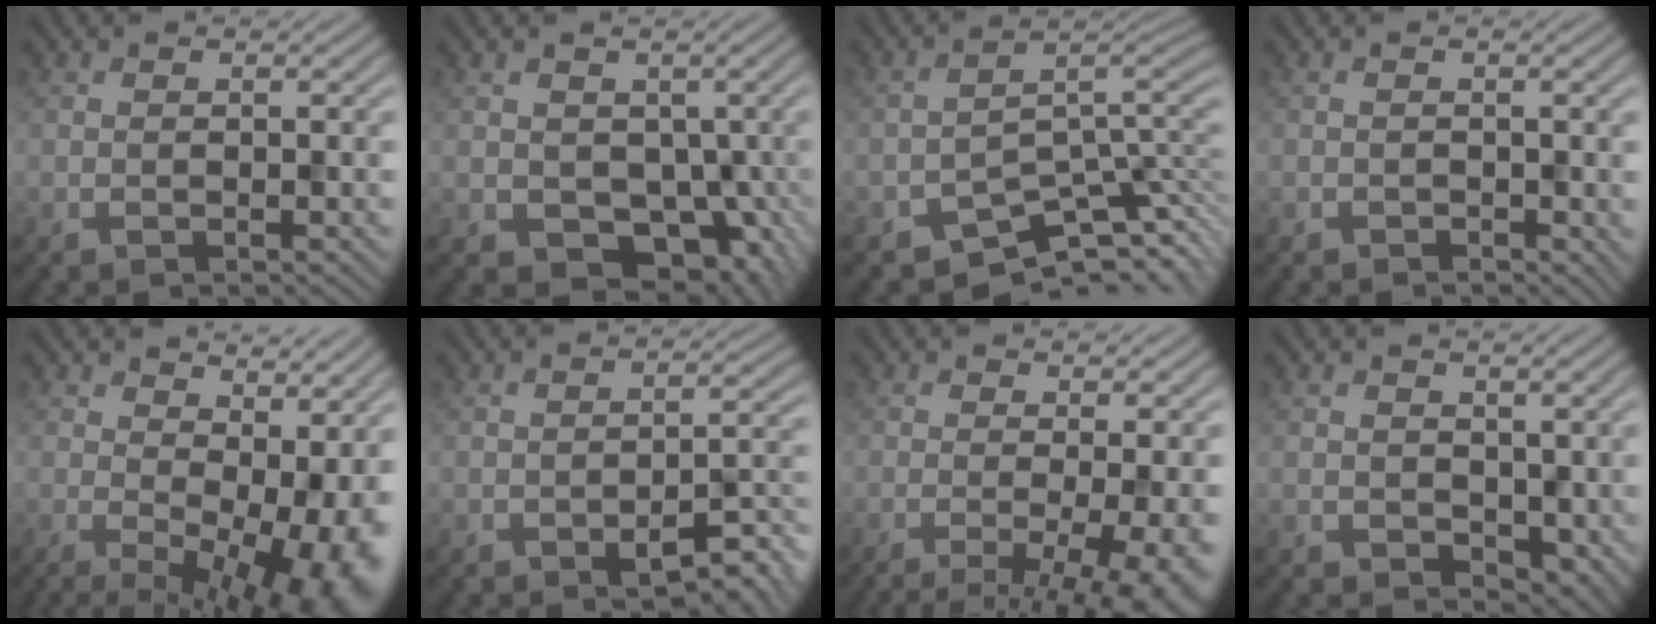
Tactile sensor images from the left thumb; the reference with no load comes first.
{"total": 5.1, "force": [-1.1, 4.4, 2.2], "torque": [-0.041, -0.028, -0.003]}
{"total": 6.5, "force": [-5.1, 2.5, 3.1], "torque": [-0.036, -0.017, -0.081]}
{"total": 0.8, "force": [-0.6, -0.1, -0.6], "torque": [0.012, 0.001, -0.006]}
{"total": 12.5, "force": [0.0, 6.2, 10.9], "torque": [-0.136, -0.020, 0.040]}
{"total": 5.8, "force": [-3.9, 1.3, 4.1], "torque": [-0.063, -0.001, -0.047]}
{"total": 7.6, "force": [-2.8, 2.3, 6.7], "torque": [-0.090, -0.011, -0.022]}
{"total": 2.8, "force": [0.7, 2.4, 1.3], "torque": [-0.029, -0.017, 0.025]}